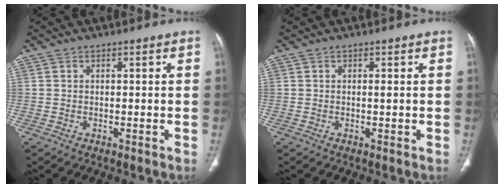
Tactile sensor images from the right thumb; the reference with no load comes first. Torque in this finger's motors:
{"motor_torque": [0.21, 0.03, 0.47, 0.14, -0.04]}